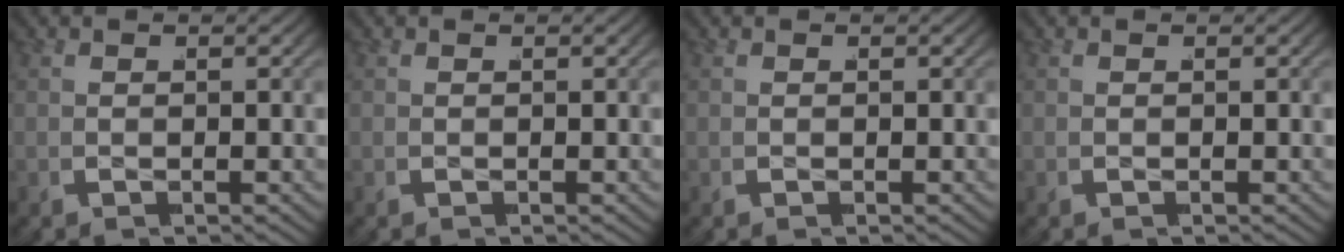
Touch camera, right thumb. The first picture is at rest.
{"total": 0.0}
{"total": 0.0}
{"total": 0.0}